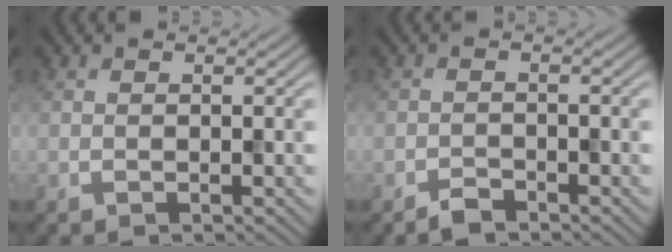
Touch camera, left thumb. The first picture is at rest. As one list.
[{"total": 1.6, "force": [-1.4, 0.5, 0.5], "torque": [-0.008, 0.002, -0.029]}]